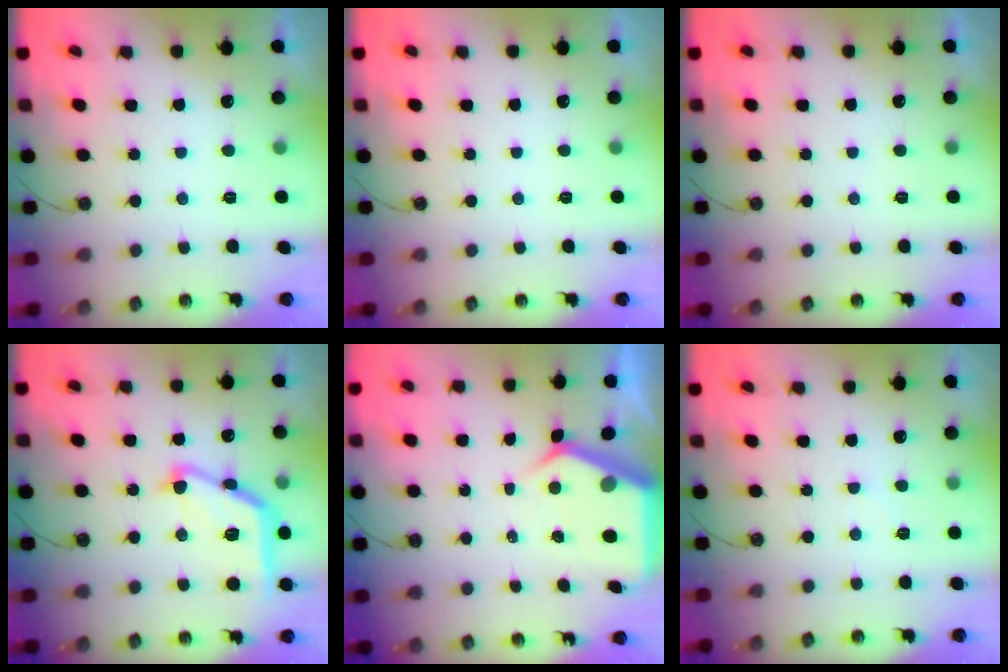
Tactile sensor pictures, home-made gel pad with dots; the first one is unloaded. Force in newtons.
{"total": 0.0}
{"total": 0.0}
{"total": 16.7, "press": 16.7, "slide": 0.5}
{"total": 7.1, "press": 7.0, "slide": 0.8}
{"total": 4.1, "press": 4.1, "slide": 0.6}